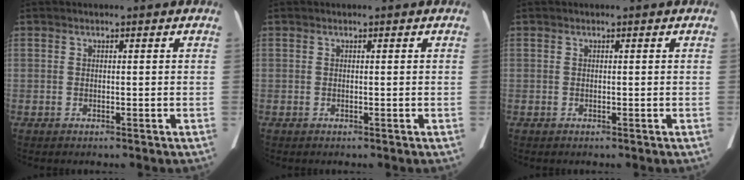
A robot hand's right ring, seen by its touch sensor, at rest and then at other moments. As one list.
[{"total": 0.0}, {"total": 0.0}]